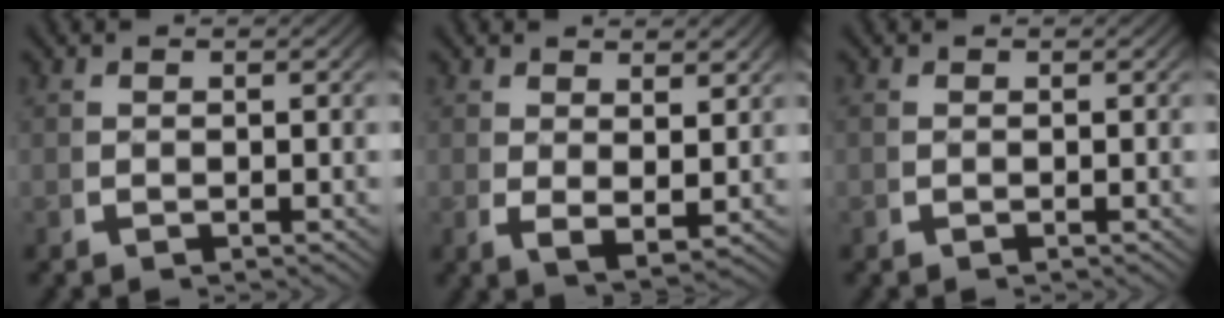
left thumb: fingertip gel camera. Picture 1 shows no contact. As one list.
[{"total": 2.9, "force": [0.9, 1.6, 2.3], "torque": [-0.051, -0.023, 0.028]}, {"total": 0.0}]